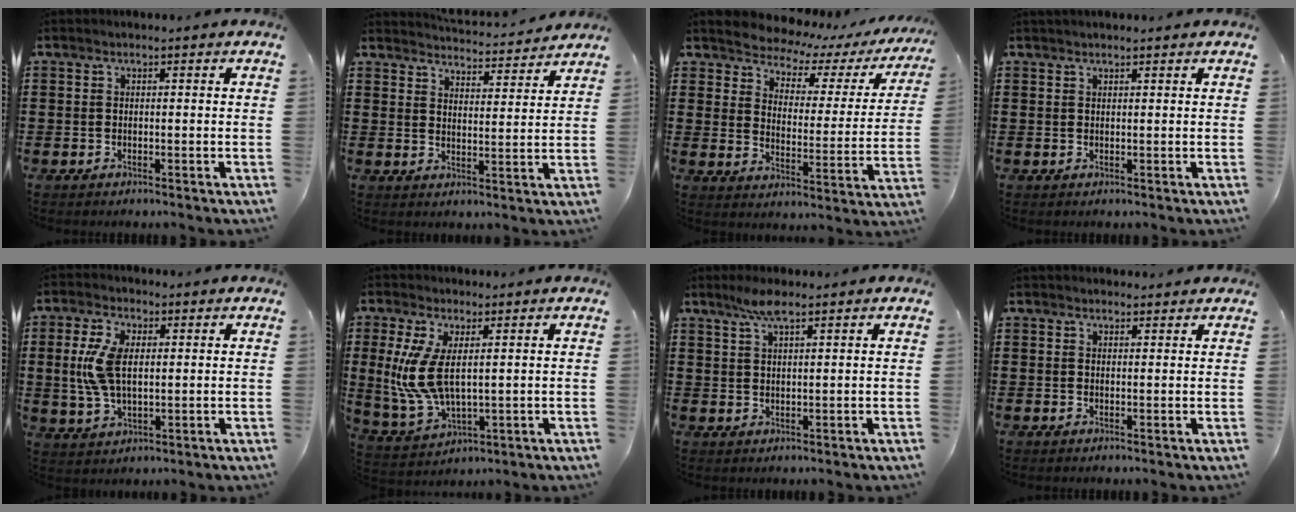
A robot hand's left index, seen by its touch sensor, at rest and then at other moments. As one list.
[{"total": 4.1, "force": [4.1, -0.2, 0.2], "torque": [-0.015, -0.034, 0.067]}, {"total": 3.7, "force": [3.5, 1.2, 0.6], "torque": [-0.040, -0.032, 0.051]}, {"total": 0.9, "force": [0.8, 0.0, 0.4], "torque": [-0.008, -0.001, 0.016]}, {"total": 7.6, "force": [1.3, 4.1, 6.3], "torque": [-0.149, 0.008, 0.017]}, {"total": 9.3, "force": [1.4, 4.1, 8.2], "torque": [-0.196, -0.011, 0.022]}, {"total": 4.0, "force": [2.7, 0.9, 2.9], "torque": [-0.062, 0.005, 0.047]}, {"total": 1.3, "force": [1.3, 0.5, 0.0], "torque": [-0.003, 0.001, 0.026]}]